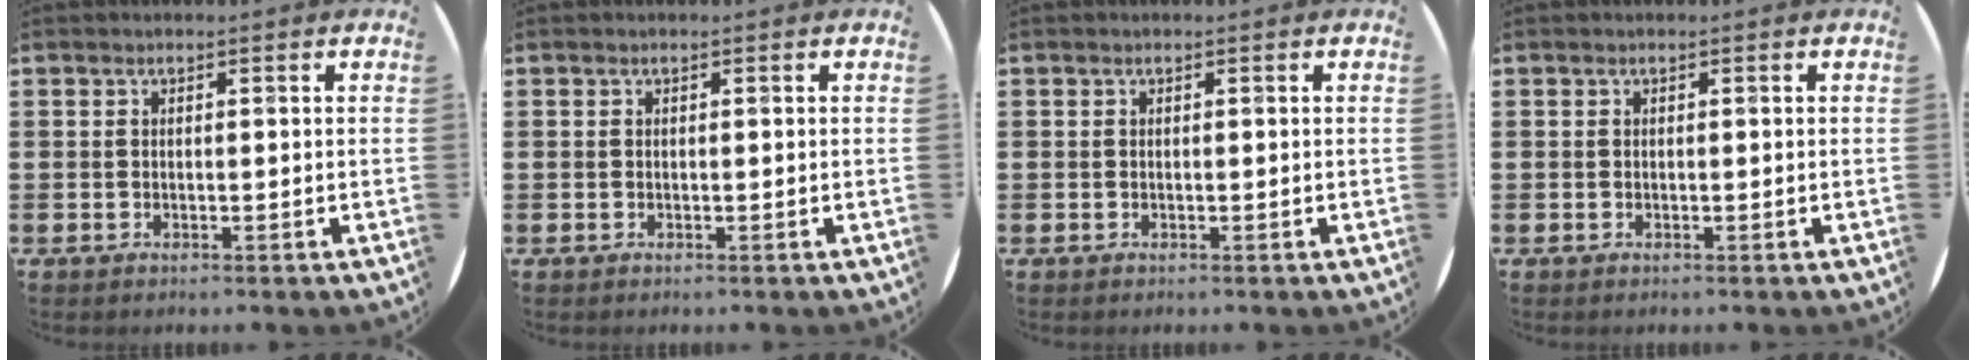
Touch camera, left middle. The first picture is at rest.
{"total": 0.0}
{"total": 0.0}
{"total": 0.0}